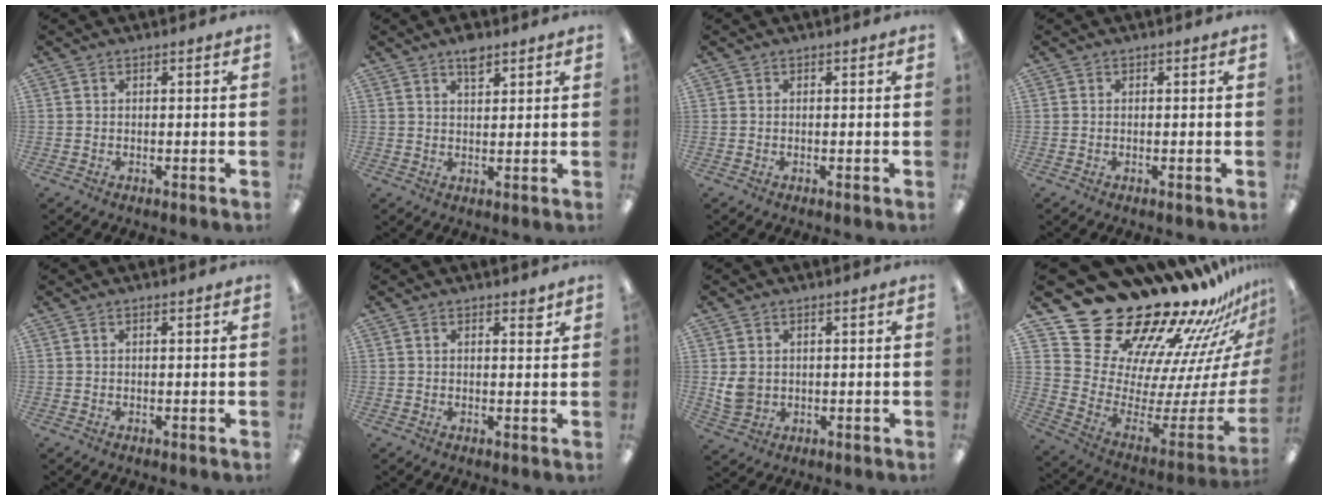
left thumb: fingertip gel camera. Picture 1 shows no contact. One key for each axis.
{"total": 4.1, "fx": 3.0, "fy": 1.6, "fz": 2.3, "tx": -0.035, "ty": -0.008, "tz": 0.051}
{"total": 0.0}
{"total": 0.0}
{"total": 0.9, "fx": 0.4, "fy": 0.0, "fz": 0.8, "tx": -0.016, "ty": 0.000, "tz": 0.007}
{"total": 2.2, "fx": 1.6, "fy": 0.5, "fz": 1.5, "tx": -0.017, "ty": -0.006, "tz": 0.024}
{"total": 4.7, "fx": 1.0, "fy": 3.8, "fz": 2.5, "tx": -0.054, "ty": -0.001, "tz": 0.018}
{"total": 26.7, "fx": 23.1, "fy": 10.1, "fz": 8.6, "tx": -0.101, "ty": -0.218, "tz": 0.445}